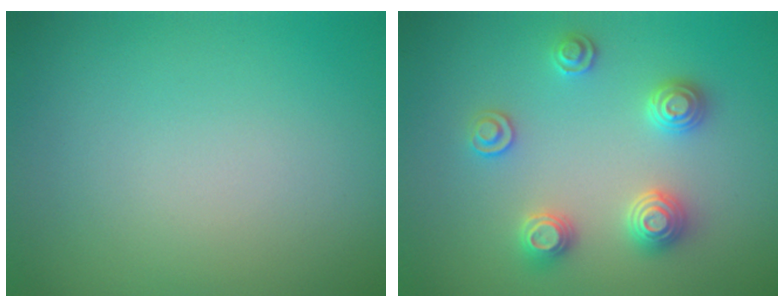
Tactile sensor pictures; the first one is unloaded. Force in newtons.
{"total": 2.9, "press": 2.8, "slide": 0.3}